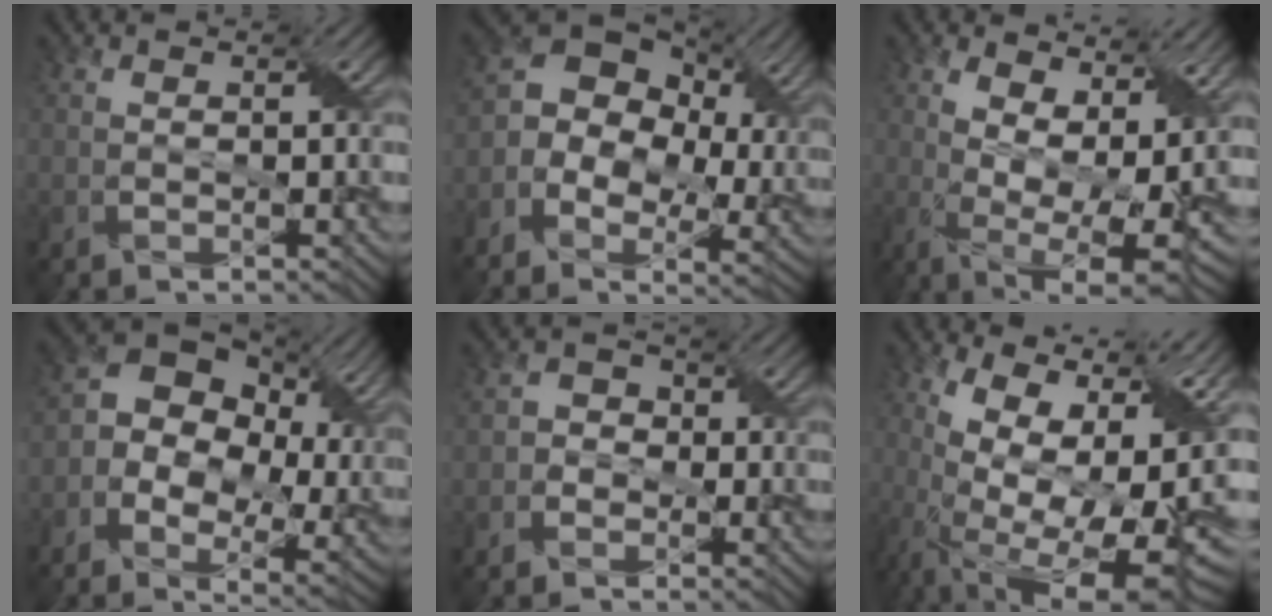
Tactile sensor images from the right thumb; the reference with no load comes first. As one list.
[{"total": 13.7, "force": [0.9, 10.1, 9.1], "torque": [-0.182, -0.009, 0.025]}, {"total": 11.5, "force": [2.8, 5.2, 9.9], "torque": [-0.190, -0.012, 0.050]}, {"total": 15.1, "force": [1.8, 11.1, 10.1], "torque": [-0.196, -0.017, 0.045]}, {"total": 2.6, "force": [-0.9, 2.4, 0.6], "torque": [-0.004, 0.009, -0.030]}, {"total": 18.9, "force": [-1.2, 9.4, 16.4], "torque": [-0.232, 0.003, -0.002]}]